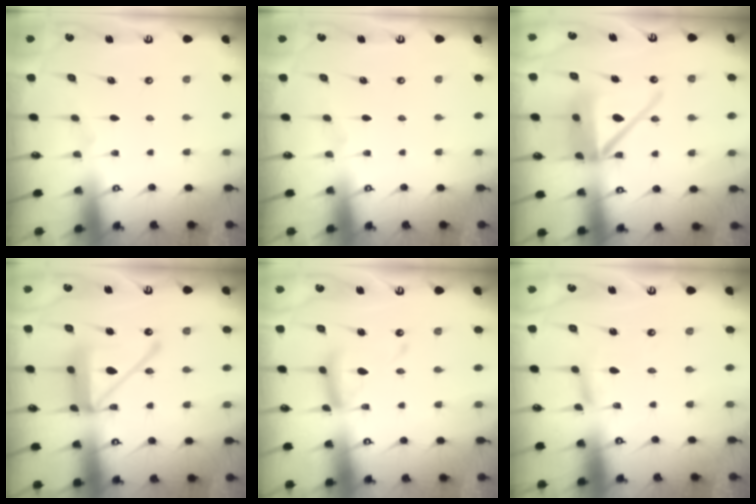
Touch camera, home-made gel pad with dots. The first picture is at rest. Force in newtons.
{"total": 0.0}
{"total": 14.8, "press": 14.6, "slide": 2.4}
{"total": 15.2, "press": 15.1, "slide": 1.5}
{"total": 12.6, "press": 12.6, "slide": 1.1}
{"total": 3.7, "press": 3.7, "slide": 0.3}